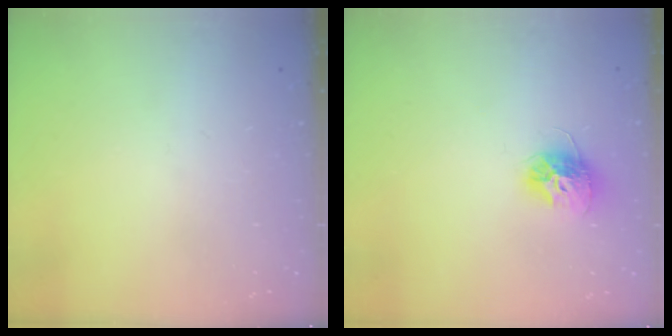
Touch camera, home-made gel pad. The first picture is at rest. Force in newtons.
{"total": 10.5, "press": 10.4, "slide": 0.9}